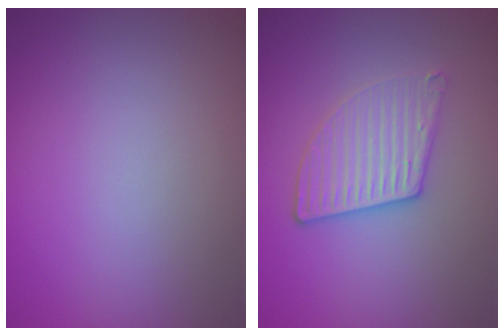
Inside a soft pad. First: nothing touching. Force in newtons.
{"total": 3.6, "press": 3.1, "slide": 1.8}